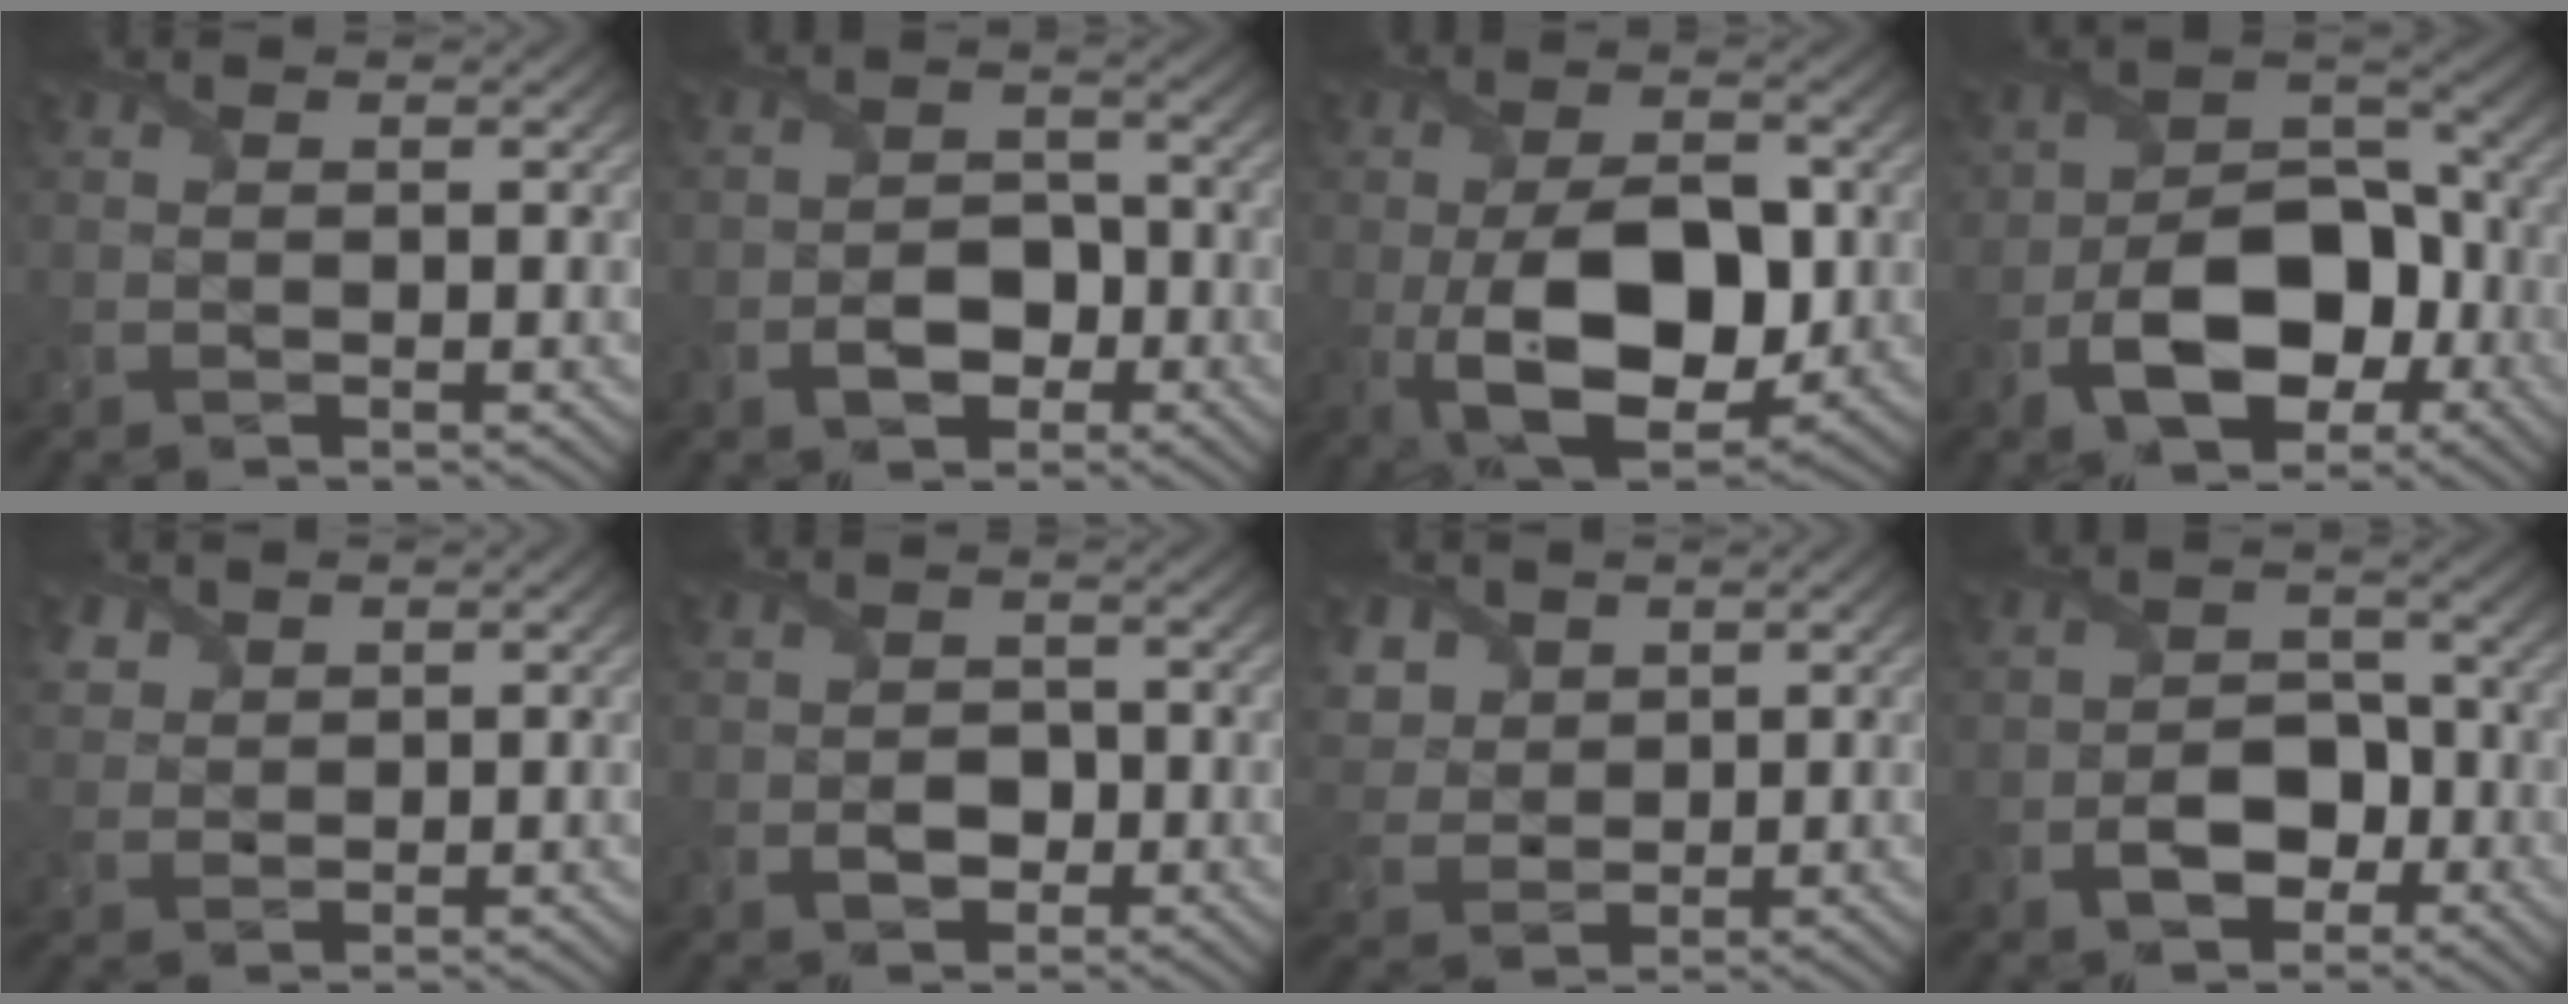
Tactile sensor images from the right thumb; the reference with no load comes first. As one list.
[{"total": 4.6, "force": [-2.1, 3.2, 2.6], "torque": [-0.041, -0.002, -0.042]}, {"total": 12.8, "force": [-2.0, 7.2, 10.4], "torque": [-0.184, -0.015, -0.031]}, {"total": 11.2, "force": [-4.2, 7.1, 7.5], "torque": [-0.133, -0.008, -0.072]}, {"total": 2.8, "force": [2.0, 1.8, 0.8], "torque": [-0.026, 0.002, 0.046]}, {"total": 3.0, "force": [-1.0, 2.3, 1.7], "torque": [-0.027, -0.004, -0.020]}, {"total": 6.0, "force": [3.2, 4.4, 2.5], "torque": [-0.096, -0.001, 0.066]}, {"total": 5.8, "force": [-2.6, 3.8, 3.5], "torque": [-0.052, -0.002, -0.052]}]